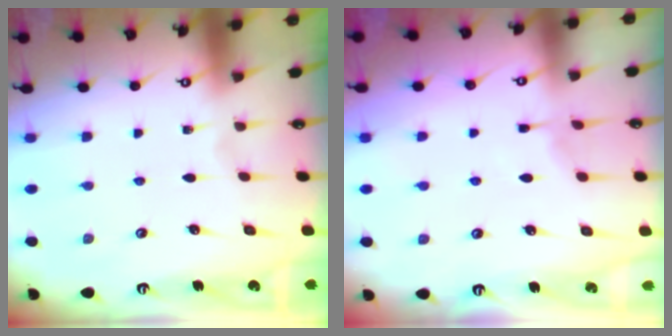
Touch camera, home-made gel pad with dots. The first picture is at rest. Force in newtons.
{"total": 3.0, "press": 2.9, "slide": 0.5}